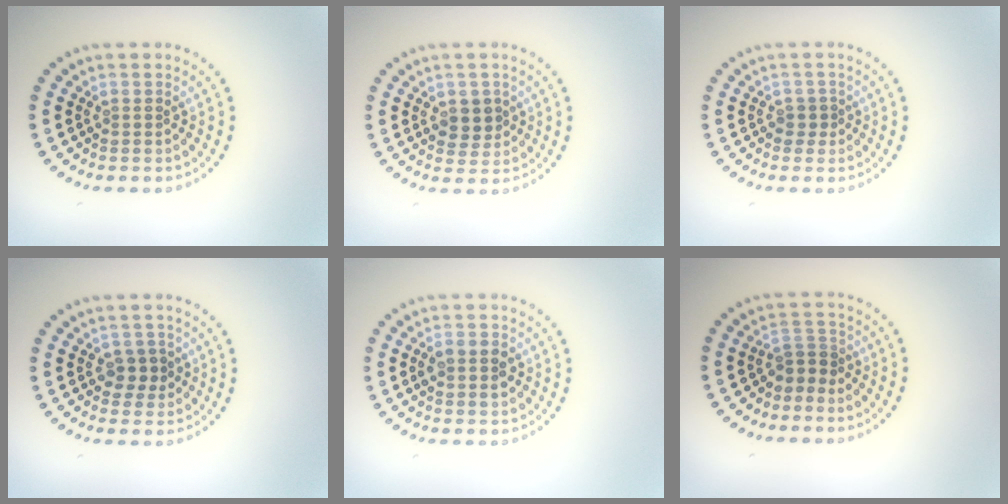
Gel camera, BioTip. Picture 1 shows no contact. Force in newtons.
{"total": 2.6, "press": 2.5, "slide": 0.8}
{"total": 0.8, "press": 0.4, "slide": 0.6}
{"total": 2.1, "press": 2.0, "slide": 0.7}
{"total": 2.4, "press": 2.4, "slide": 0.2}
{"total": 1.9, "press": 1.4, "slide": 1.4}